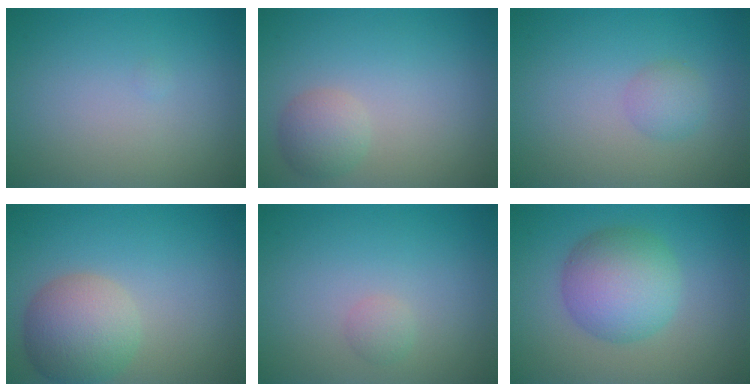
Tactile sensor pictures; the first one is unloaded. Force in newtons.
{"total": 2.3, "press": 2.3, "slide": 0.2}
{"total": 1.6, "press": 1.6, "slide": 0.0}
{"total": 5.4, "press": 5.4, "slide": 0.3}
{"total": 0.9, "press": 0.9, "slide": 0.1}
{"total": 6.1, "press": 6.1, "slide": 0.1}